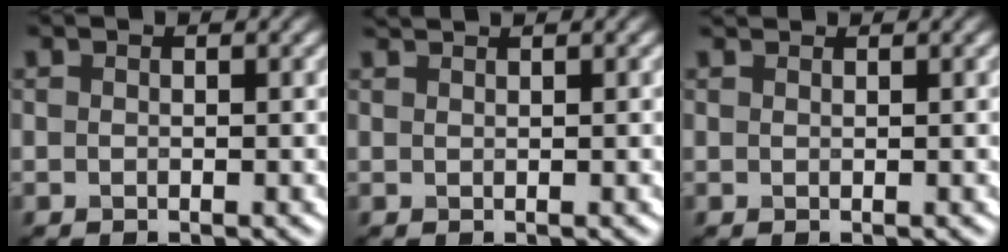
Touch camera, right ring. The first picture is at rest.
{"total": 1.0, "force": [0.9, 0.2, 0.4], "torque": [-0.002, -0.001, 0.011]}
{"total": 0.9, "force": [0.9, 0.1, 0.2], "torque": [-0.008, -0.003, 0.009]}